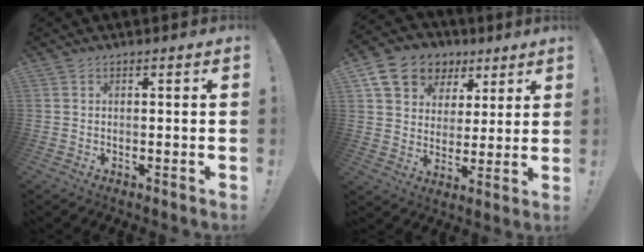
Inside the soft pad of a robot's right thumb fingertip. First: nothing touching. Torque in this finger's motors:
{"motor_torque": [0.07, 0.12, 0.26, -0.01, 0.01]}